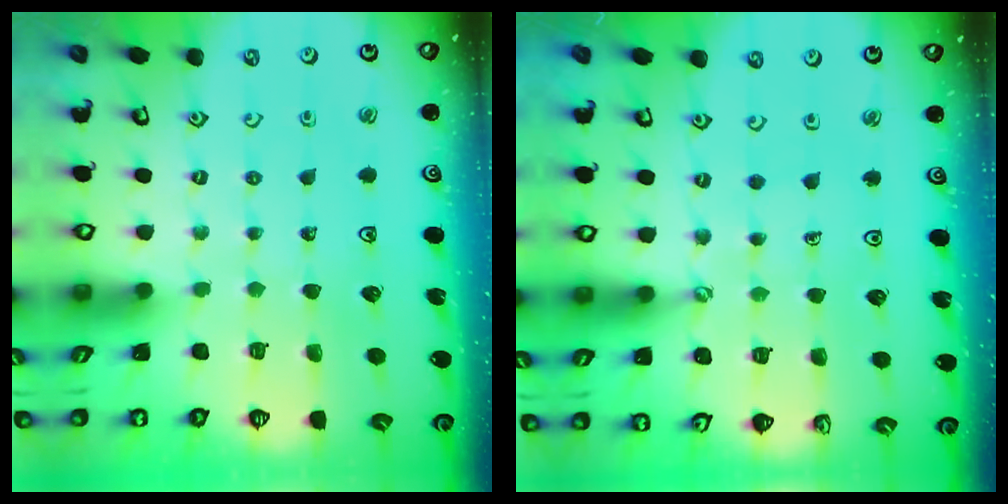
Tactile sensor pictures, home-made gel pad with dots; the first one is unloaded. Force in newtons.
{"total": 0.7, "press": 0.7, "slide": 0.0}